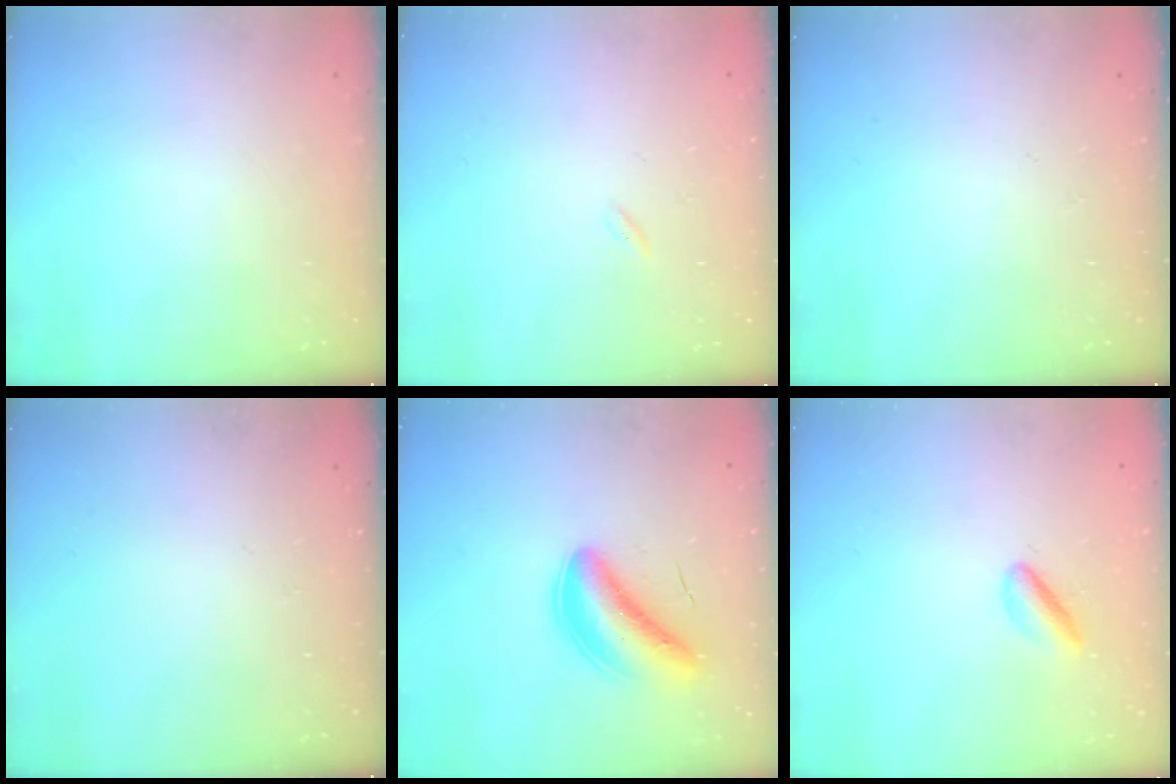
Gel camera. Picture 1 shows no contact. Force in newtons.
{"total": 0.0}
{"total": 0.0}
{"total": 0.0}
{"total": 6.6, "press": 6.4, "slide": 1.6}
{"total": 2.9, "press": 2.9, "slide": 0.4}